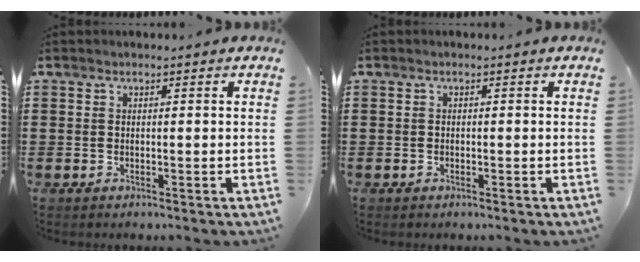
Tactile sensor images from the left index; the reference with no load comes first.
{"total": 0.6, "force": [-0.4, 0.4, 0.1], "torque": [-0.004, 0.000, -0.009]}